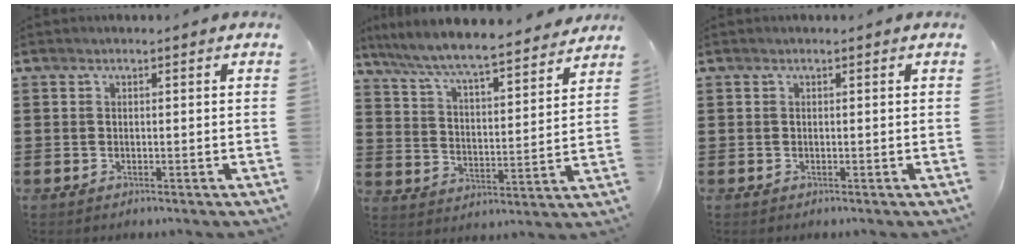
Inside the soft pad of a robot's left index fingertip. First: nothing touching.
{"total": 7.0, "force": [6.5, -0.2, 2.3], "torque": [-0.075, -0.046, 0.109]}
{"total": 0.0}